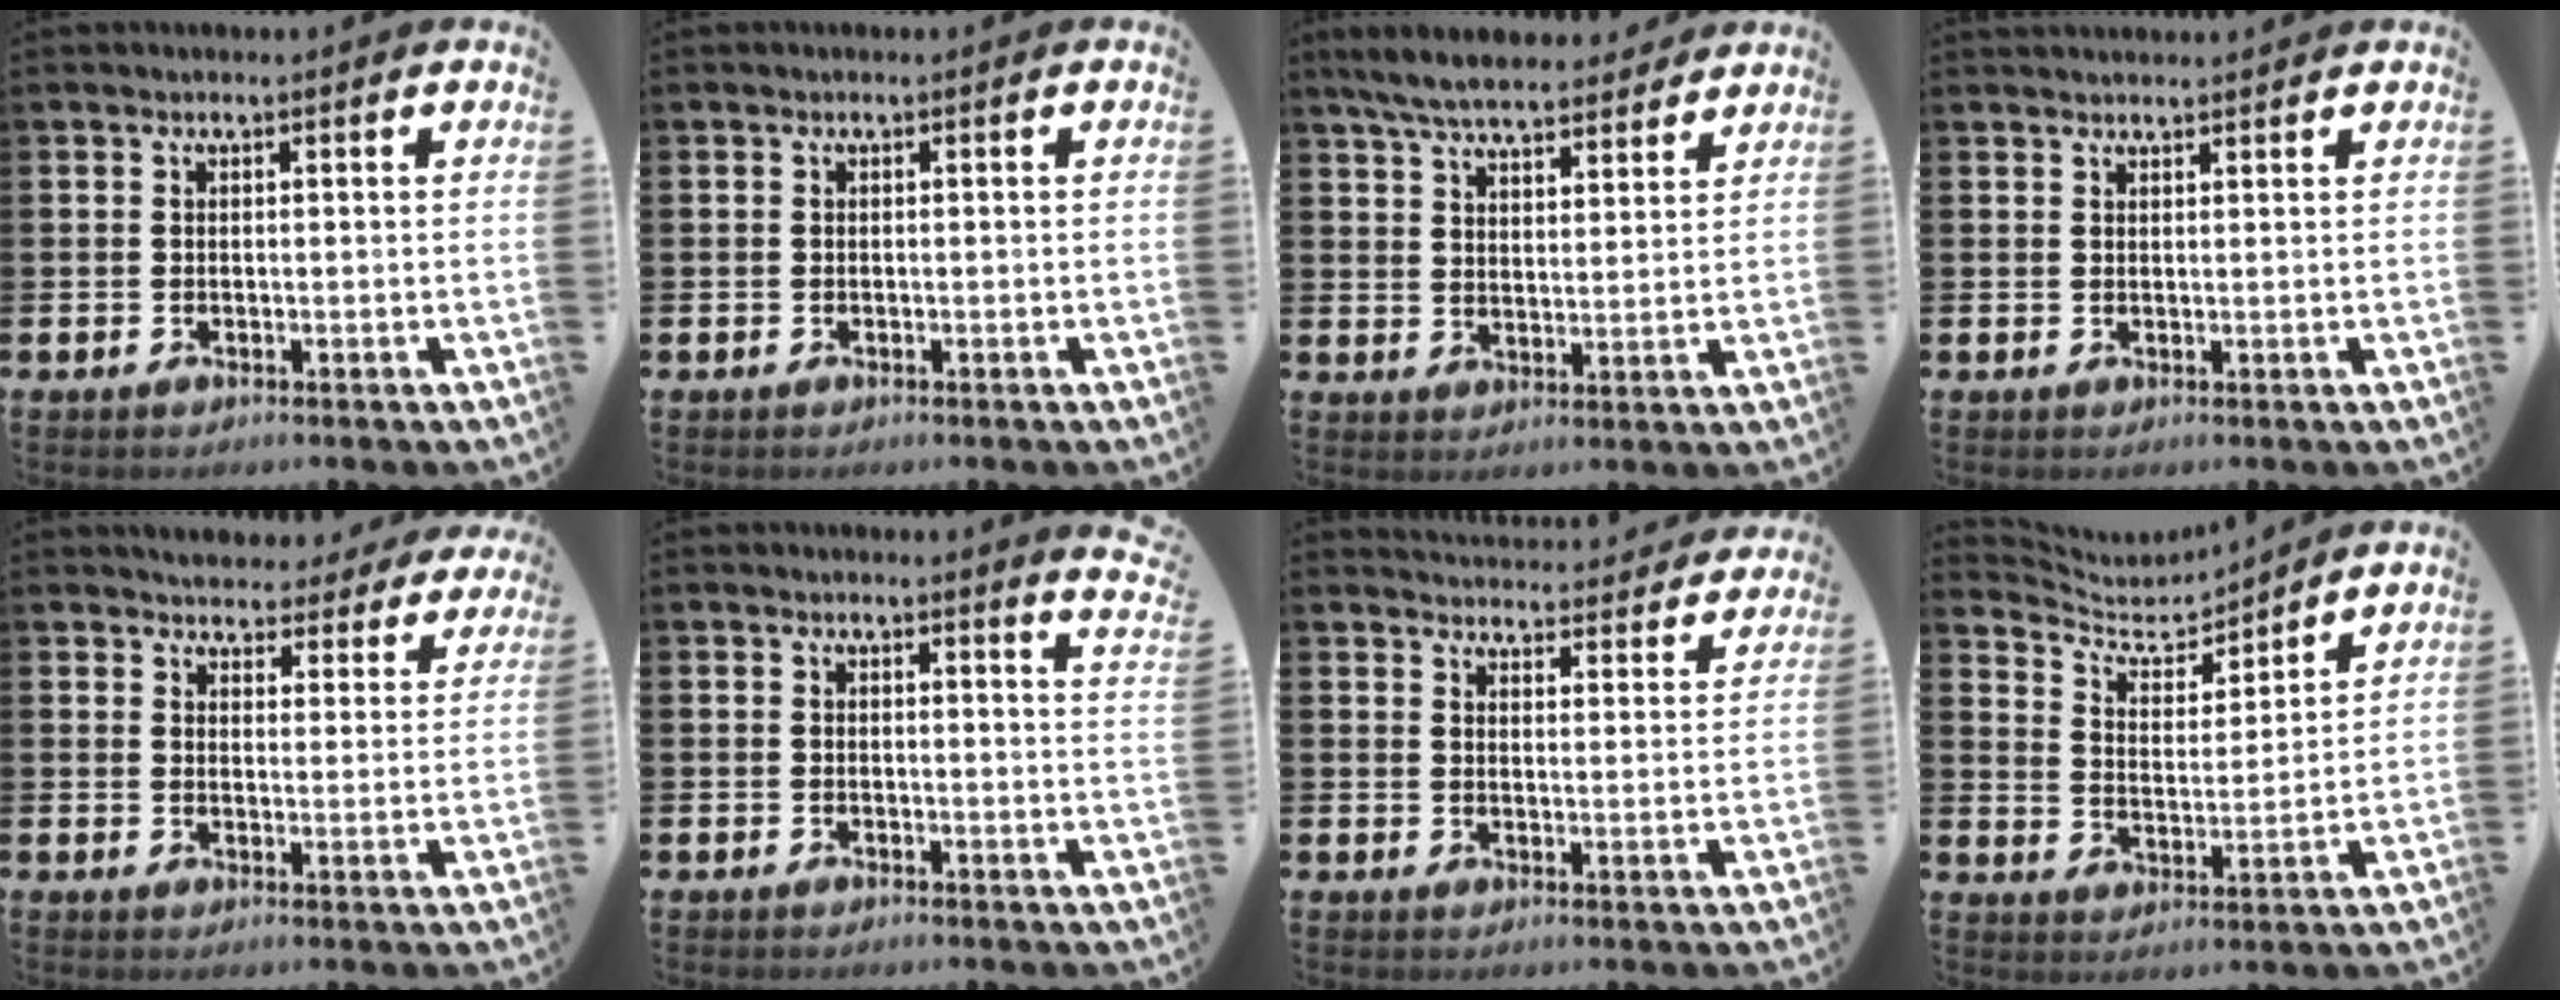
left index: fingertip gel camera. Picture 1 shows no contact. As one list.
[{"total": 0.0}, {"total": 6.9, "force": [6.5, 1.4, 2.0], "torque": [-0.059, -0.028, 0.116]}, {"total": 1.7, "force": [1.7, 0.2, 0.1], "torque": [0.005, -0.007, 0.029]}, {"total": 4.4, "force": [4.3, 1.1, 0.0], "torque": [-0.017, -0.030, 0.075]}, {"total": 2.2, "force": [2.1, -0.2, 0.1], "torque": [0.011, -0.020, 0.034]}, {"total": 4.5, "force": [4.4, 0.7, 0.2], "torque": [-0.009, -0.037, 0.075]}, {"total": 5.7, "force": [5.5, 1.4, 0.8], "torque": [-0.052, -0.041, 0.094]}]